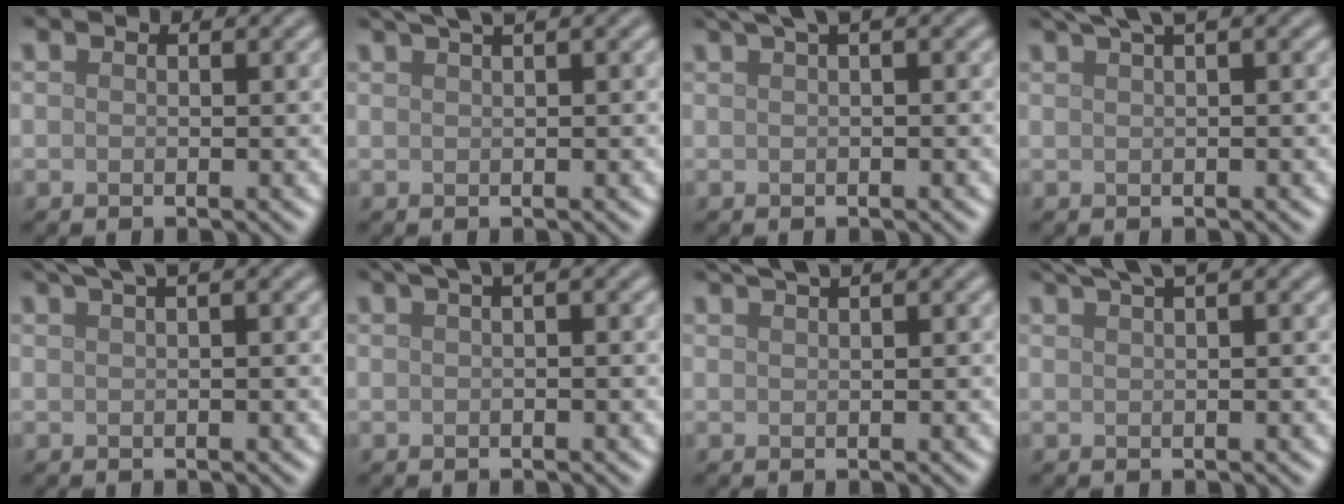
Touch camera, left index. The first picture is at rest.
{"total": 3.0, "force": [2.1, 0.7, 2.0], "torque": [-0.018, 0.007, 0.023]}
{"total": 2.7, "force": [1.5, 0.6, 2.2], "torque": [-0.028, 0.008, 0.025]}
{"total": 3.0, "force": [2.1, 0.5, 2.1], "torque": [-0.026, 0.010, 0.032]}
{"total": 3.2, "force": [2.0, 0.9, 2.3], "torque": [-0.023, 0.007, 0.025]}
{"total": 2.8, "force": [1.2, 0.8, 2.4], "torque": [-0.030, 0.007, 0.013]}
{"total": 2.5, "force": [1.9, 0.4, 1.5], "torque": [-0.016, 0.006, 0.026]}
{"total": 3.0, "force": [2.2, 0.5, 2.0], "torque": [-0.023, 0.010, 0.034]}